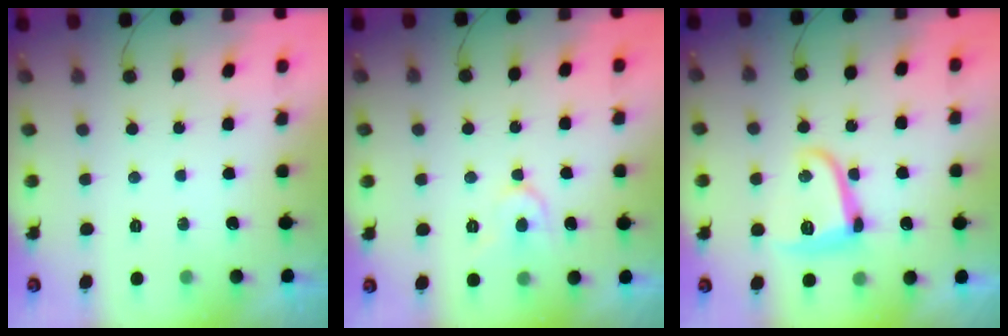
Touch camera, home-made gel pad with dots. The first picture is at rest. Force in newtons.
{"total": 7.0, "press": 6.9, "slide": 0.8}
{"total": 10.6, "press": 10.5, "slide": 0.9}